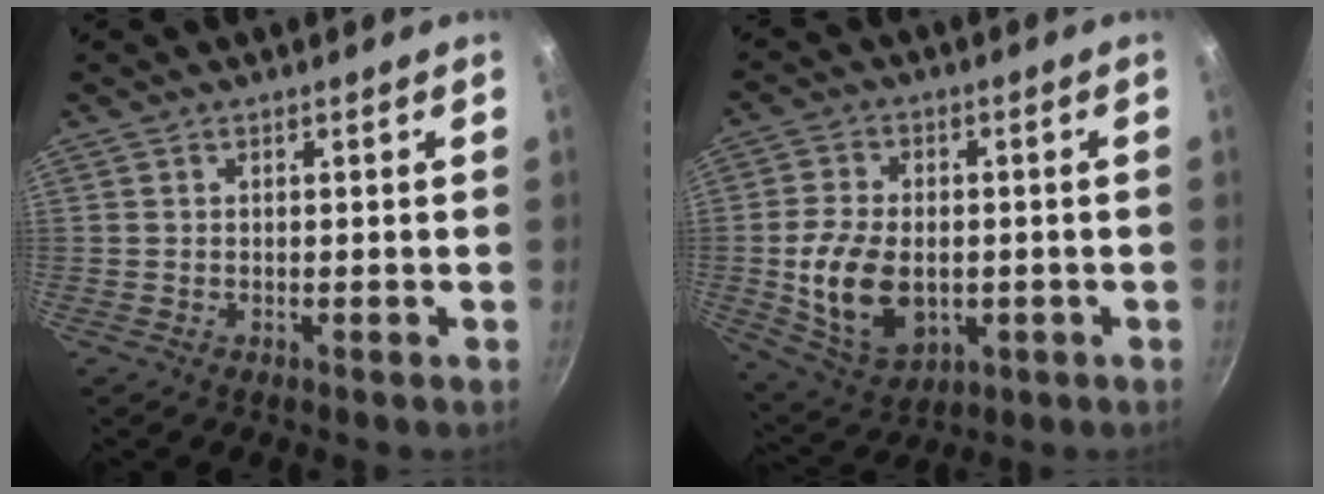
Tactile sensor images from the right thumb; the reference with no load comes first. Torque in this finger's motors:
{"motor_torque": [-0.52, 0.78, 0.28, 0.44, 0.09]}